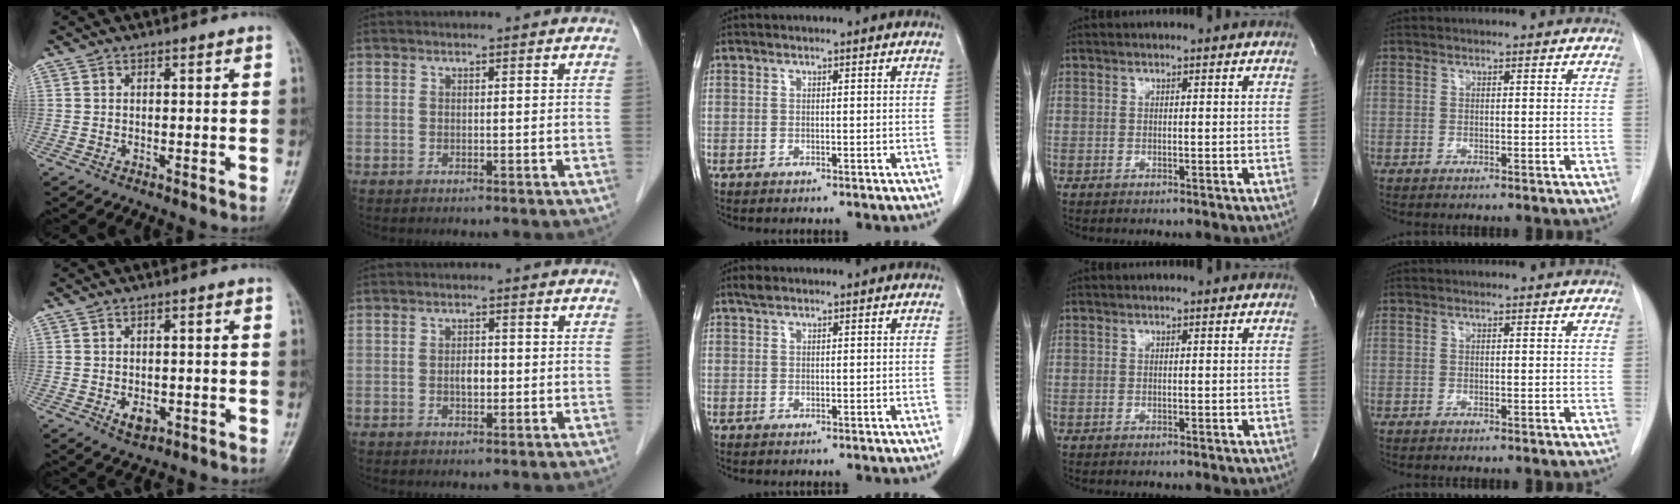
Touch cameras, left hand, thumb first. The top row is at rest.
{"thumb": {"total": 3.7, "force": [-1.4, 2.3, 2.5], "torque": [-0.031, 0.006, -0.018]}, "index": {"total": 1.9, "force": [-0.3, 1.0, 1.5], "torque": [-0.026, 0.002, -0.003]}, "middle": {"total": 1.1, "force": [0.9, 0.4, 0.5], "torque": [-0.012, 0.010, 0.017]}}